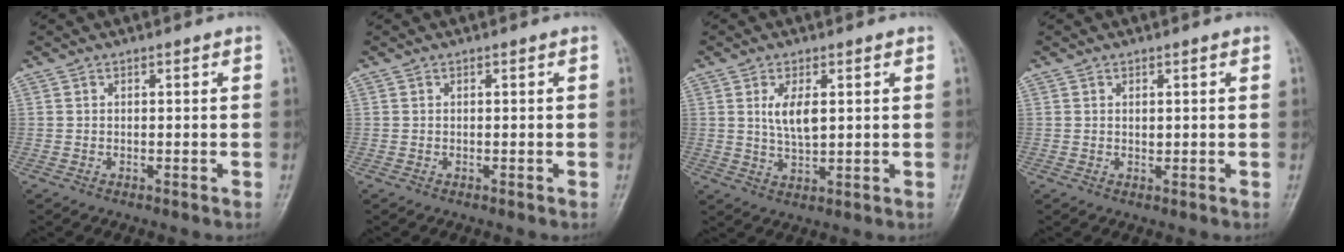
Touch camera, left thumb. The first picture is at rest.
{"total": 0.0}
{"total": 5.4, "force": [1.4, 2.4, 4.6], "torque": [-0.081, -0.013, 0.030]}
{"total": 1.0, "force": [0.4, 0.5, 0.8], "torque": [-0.012, -0.003, 0.009]}